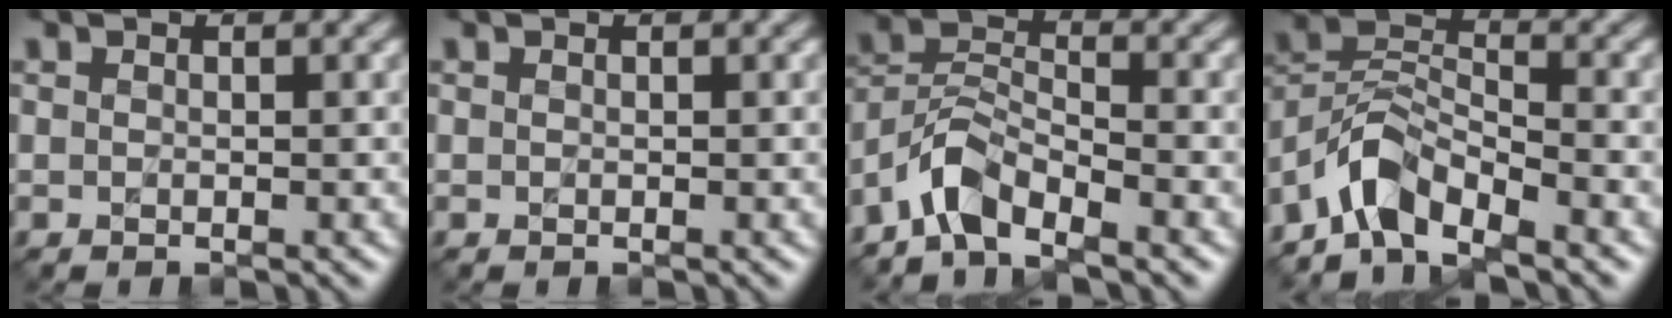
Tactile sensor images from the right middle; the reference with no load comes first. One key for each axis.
{"total": 0.0}
{"total": 4.2, "fx": -3.4, "fy": 1.4, "fz": 2.2, "tx": -0.037, "ty": 0.006, "tz": -0.078}
{"total": 5.1, "fx": -4.1, "fy": 1.9, "fz": 2.4, "tx": -0.037, "ty": 0.005, "tz": -0.089}